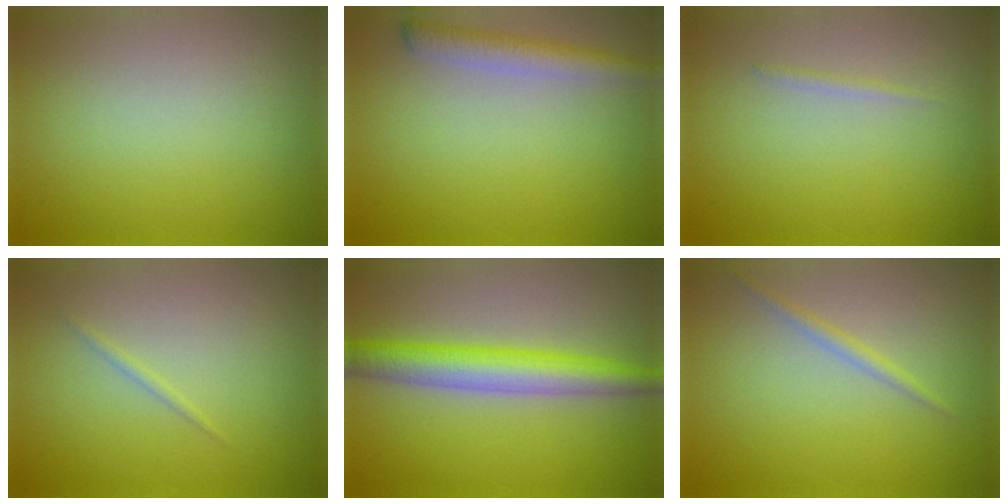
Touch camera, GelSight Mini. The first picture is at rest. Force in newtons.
{"total": 3.0, "press": 3.0, "slide": 0.2}
{"total": 0.6, "press": 0.6, "slide": 0.1}
{"total": 0.6, "press": 0.6, "slide": 0.1}
{"total": 5.5, "press": 5.5, "slide": 0.1}
{"total": 1.2, "press": 1.2, "slide": 0.0}